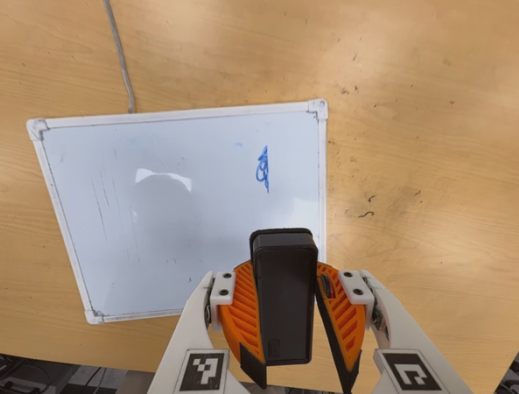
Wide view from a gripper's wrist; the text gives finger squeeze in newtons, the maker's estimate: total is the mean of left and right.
{"total": 8.7, "left": 9.0, "right": 8.4}